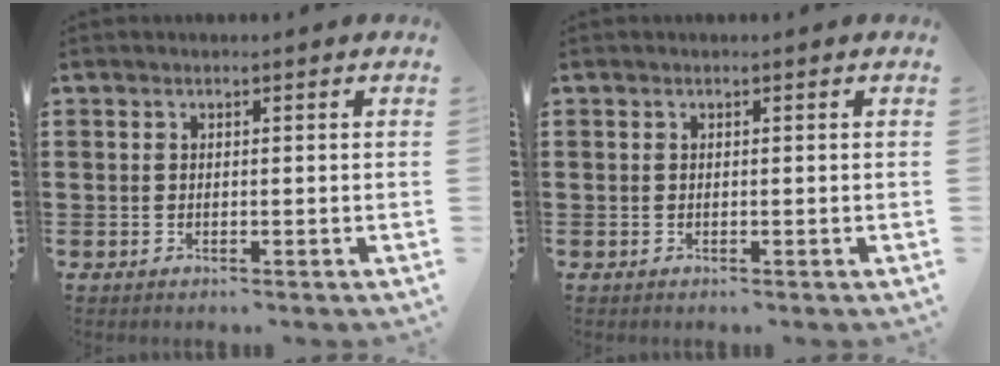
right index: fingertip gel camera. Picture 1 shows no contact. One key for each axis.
{"total": 0.0}